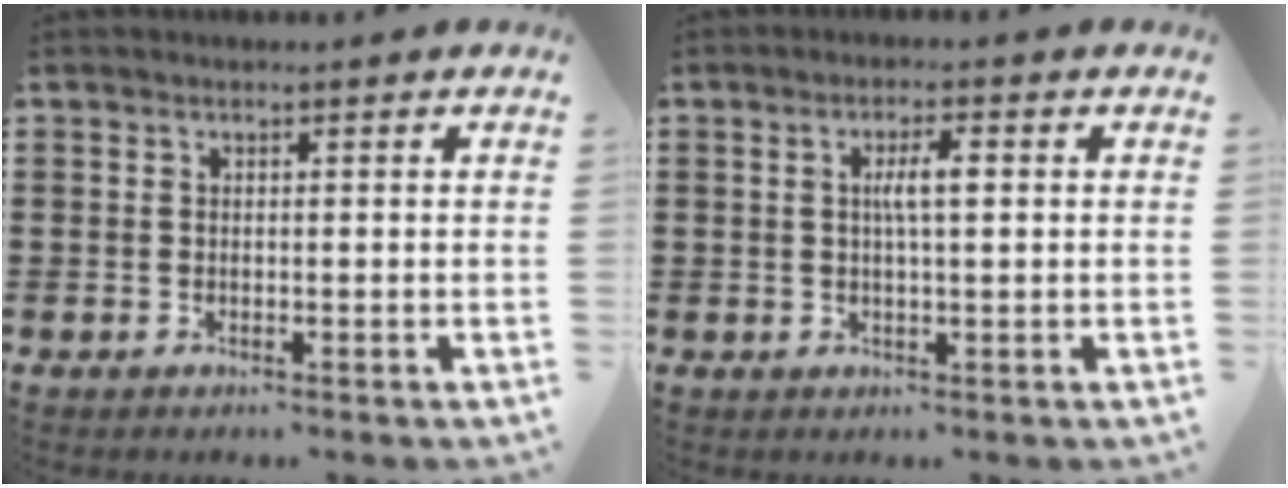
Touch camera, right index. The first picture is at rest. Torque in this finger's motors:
{"motor_torque": [0.16, -0.10, 0.15, 0.03]}